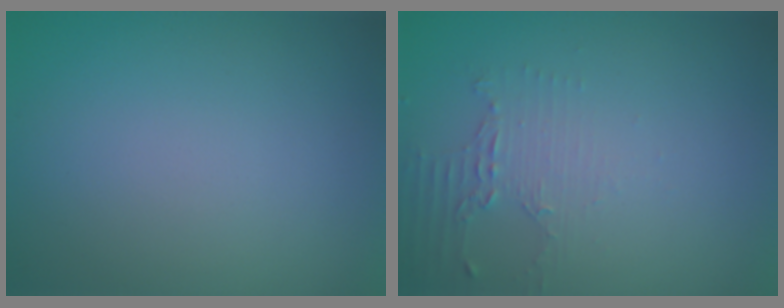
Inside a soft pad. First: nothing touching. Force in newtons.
{"total": 2.0, "press": 1.5, "slide": 1.3}